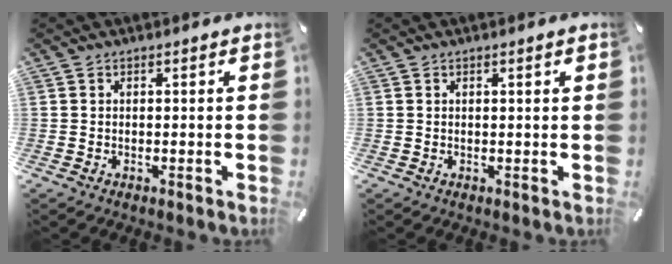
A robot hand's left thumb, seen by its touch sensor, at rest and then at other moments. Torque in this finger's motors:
{"motor_torque": [-0.30, -0.19, -0.08, -0.01, -0.01]}